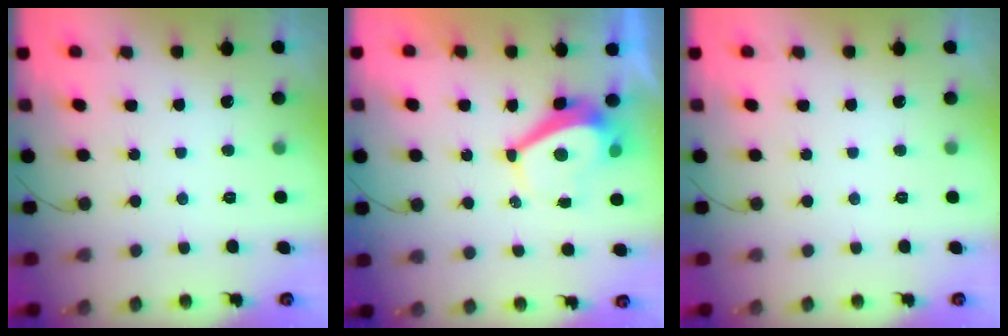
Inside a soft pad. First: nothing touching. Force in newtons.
{"total": 4.5, "press": 4.5, "slide": 0.4}
{"total": 0.0}